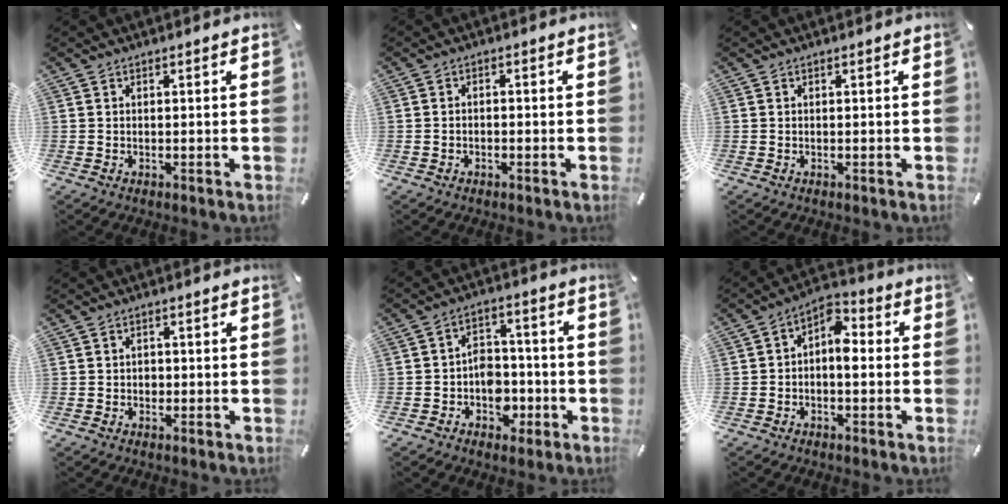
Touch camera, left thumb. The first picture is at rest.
{"total": 1.4, "force": [-0.9, 0.8, 0.6], "torque": [-0.012, 0.004, -0.020]}
{"total": 0.0}
{"total": 1.4, "force": [-0.3, 1.2, 0.6], "torque": [-0.013, 0.005, -0.008]}
{"total": 7.9, "force": [-2.9, 6.6, 3.2], "torque": [-0.037, 0.025, -0.048]}
{"total": 5.9, "force": [-0.6, 3.8, 4.5], "torque": [-0.067, 0.002, -0.016]}